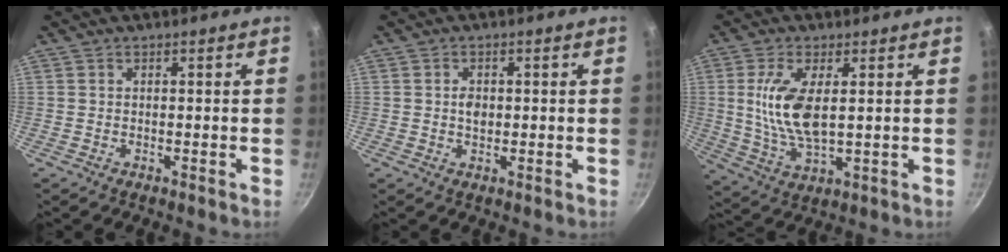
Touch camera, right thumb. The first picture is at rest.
{"total": 2.4, "force": [0.1, 1.7, 1.7], "torque": [-0.022, 0.001, 0.002]}
{"total": 11.0, "force": [1.6, 4.7, 9.8], "torque": [-0.206, -0.016, 0.039]}